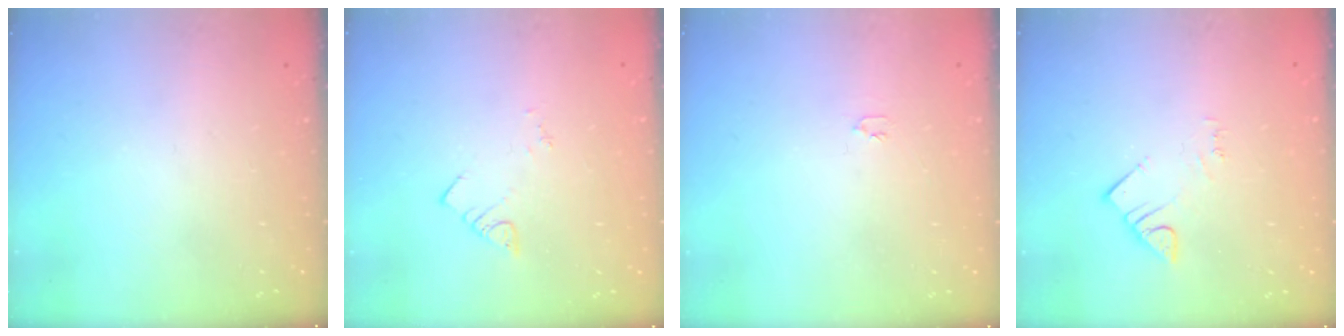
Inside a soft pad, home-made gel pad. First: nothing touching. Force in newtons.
{"total": 2.1, "press": 2.0, "slide": 0.4}
{"total": 2.9, "press": 2.9, "slide": 0.4}
{"total": 3.0, "press": 3.0, "slide": 0.3}